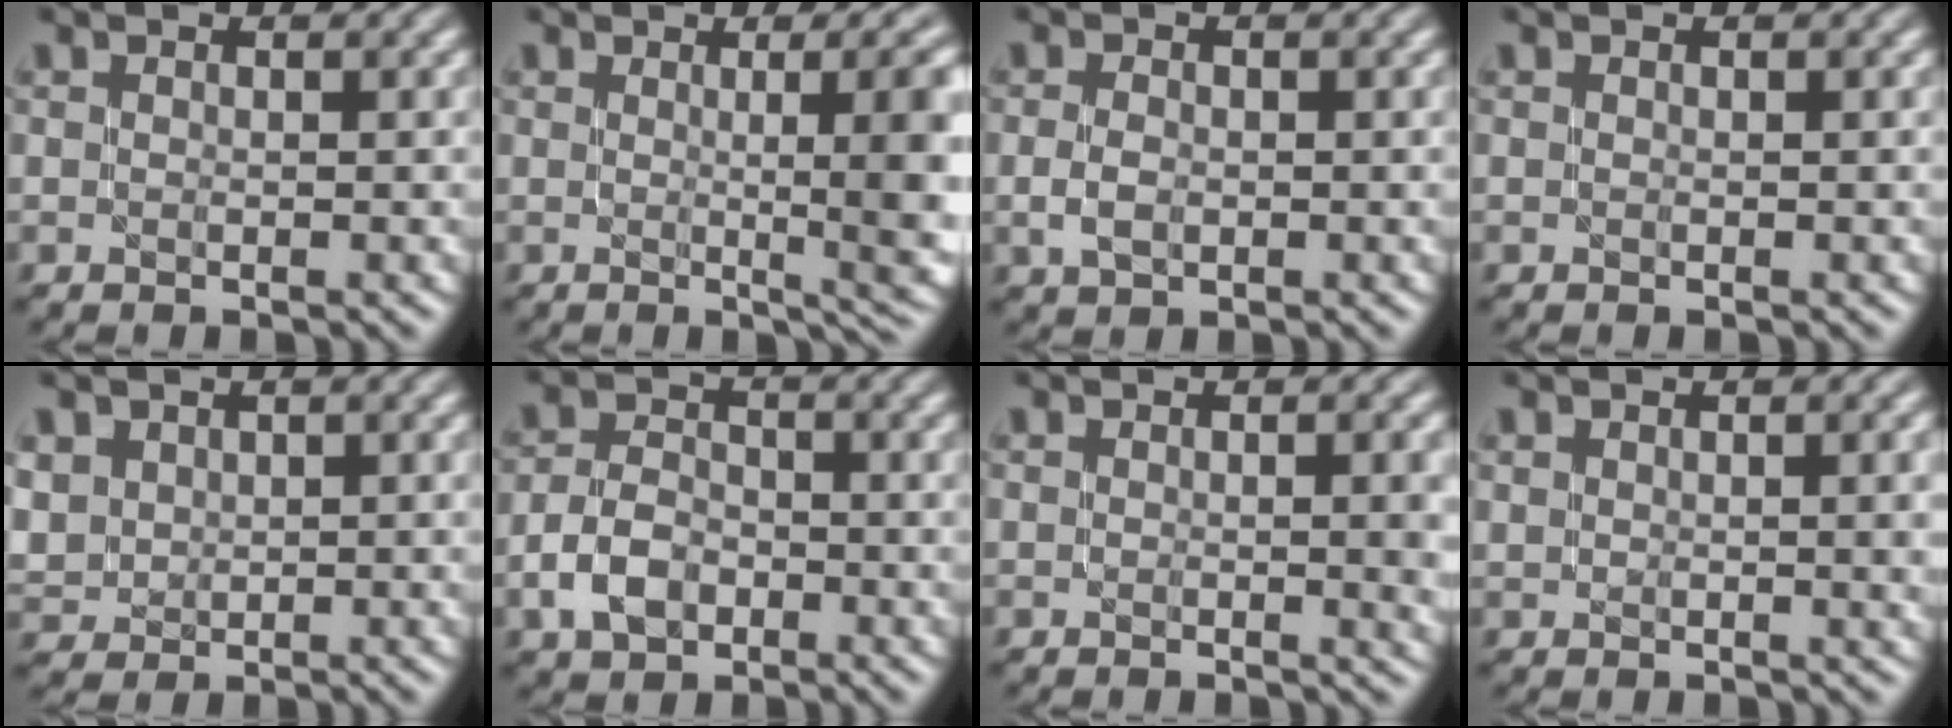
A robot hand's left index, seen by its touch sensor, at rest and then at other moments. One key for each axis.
{"total": 9.2, "fx": 0.4, "fy": 2.9, "fz": 8.7, "tx": -0.067, "ty": 0.009, "tz": 0.003}
{"total": 1.7, "fx": -0.4, "fy": 1.1, "fz": 1.2, "tx": -0.031, "ty": 0.000, "tz": -0.007}
{"total": 0.0}
{"total": 3.6, "fx": 1.2, "fy": 3.1, "fz": 1.4, "tx": -0.061, "ty": 0.013, "tz": 0.037}
{"total": 3.9, "fx": -1.8, "fy": 2.7, "fz": 2.3, "tx": -0.049, "ty": 0.006, "tz": -0.038}
{"total": 2.4, "fx": 0.1, "fy": 0.6, "fz": 2.3, "tx": -0.031, "ty": -0.002, "tz": 0.003}
{"total": 3.1, "fx": 1.0, "fy": 1.3, "fz": 2.6, "tx": -0.038, "ty": 0.001, "tz": 0.022}